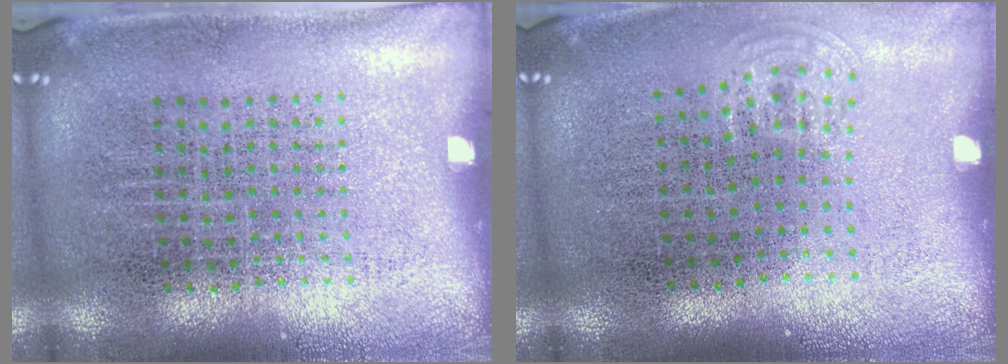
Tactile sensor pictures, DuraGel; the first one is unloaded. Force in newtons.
{"total": 0.8, "press": 0.5, "slide": 0.6}